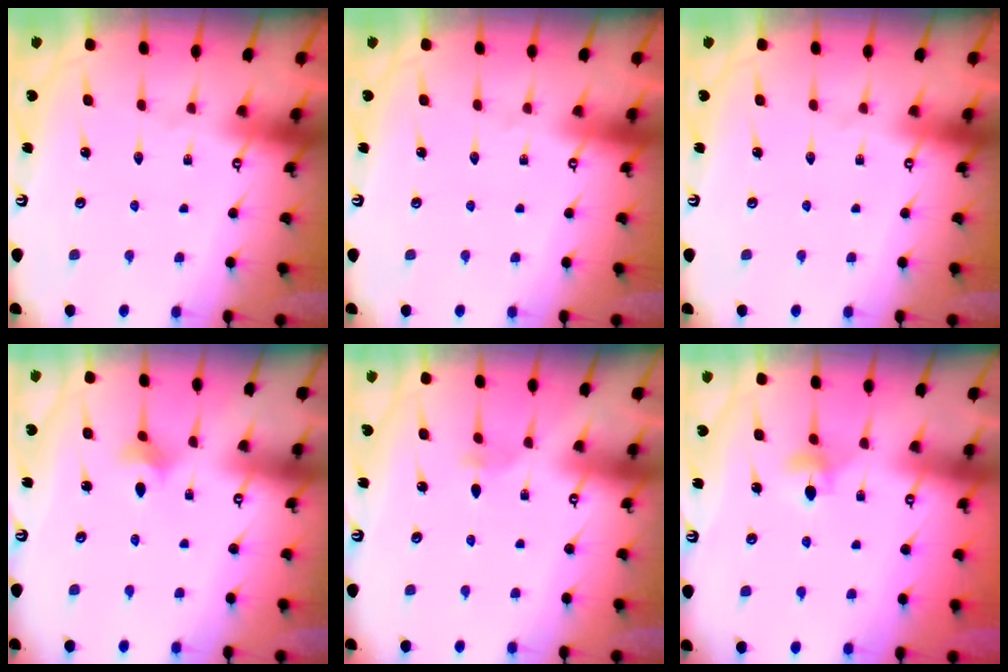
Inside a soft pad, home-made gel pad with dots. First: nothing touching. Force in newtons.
{"total": 0.0}
{"total": 0.0}
{"total": 3.0, "press": 2.9, "slide": 0.5}
{"total": 1.8, "press": 1.8, "slide": 0.3}
{"total": 4.0, "press": 3.9, "slide": 0.8}